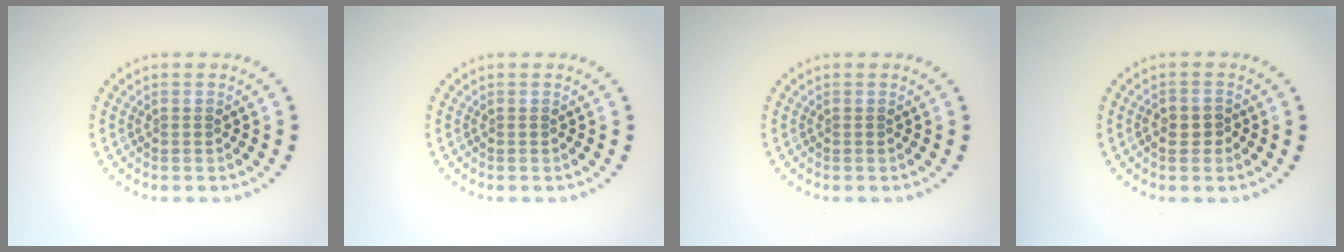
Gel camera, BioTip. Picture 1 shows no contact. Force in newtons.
{"total": 0.0}
{"total": 0.0}
{"total": 1.4, "press": 1.4, "slide": 0.4}